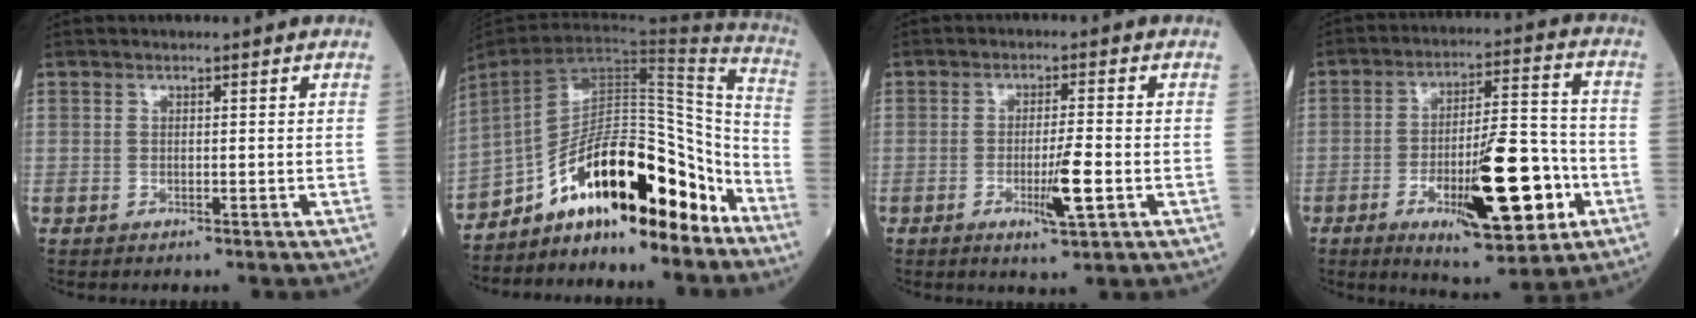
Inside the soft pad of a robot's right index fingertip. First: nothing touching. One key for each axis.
{"total": 18.2, "fx": -12.5, "fy": 5.1, "fz": 12.2, "tx": -0.183, "ty": 0.038, "tz": -0.207}
{"total": 5.5, "fx": -1.6, "fy": 0.2, "fz": 5.2, "tx": -0.092, "ty": -0.010, "tz": -0.025}
{"total": 16.4, "fx": -5.4, "fy": 4.1, "fz": 15.0, "tx": -0.236, "ty": 0.000, "tz": -0.077}